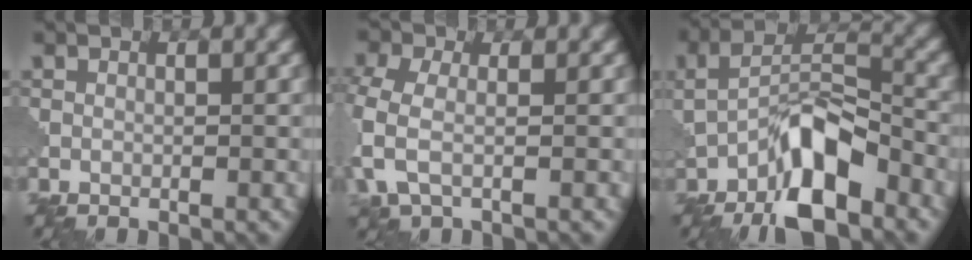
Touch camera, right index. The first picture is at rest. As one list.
[{"total": 4.4, "force": [-1.1, 2.4, 3.5], "torque": [-0.099, -0.002, -0.031]}, {"total": 9.1, "force": [-4.5, 3.7, 7.0], "torque": [-0.118, 0.015, -0.085]}]